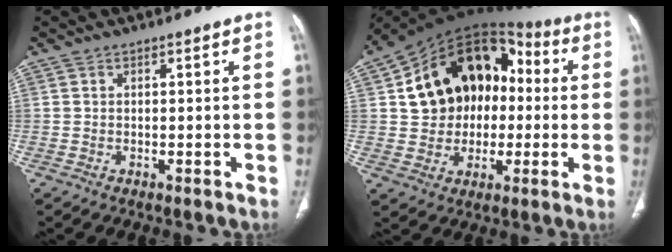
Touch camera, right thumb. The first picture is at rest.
{"total": 20.6, "force": [2.0, 15.5, 13.5], "torque": [-0.178, 0.040, 0.034]}